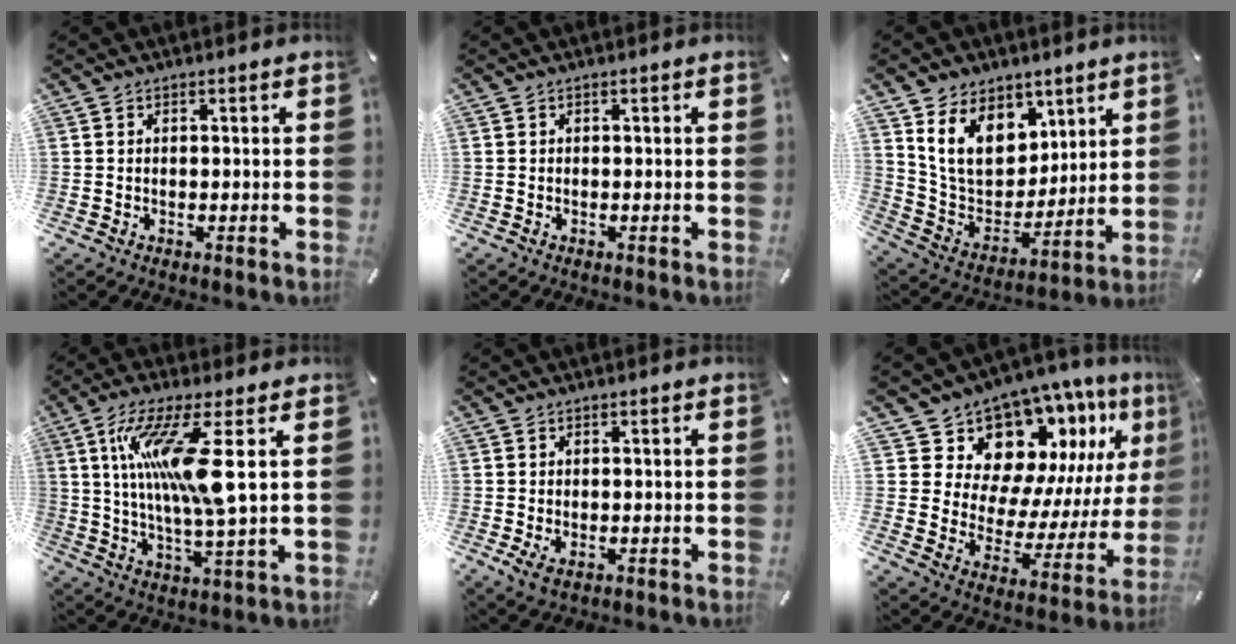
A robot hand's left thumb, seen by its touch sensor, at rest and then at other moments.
{"total": 0.0}
{"total": 14.7, "force": [7.5, 11.1, 6.2], "torque": [-0.123, -0.041, 0.150]}
{"total": 15.6, "force": [4.3, 2.0, 14.8], "torque": [-0.294, -0.010, 0.059]}
{"total": 2.0, "force": [-0.2, 1.0, 1.6], "torque": [-0.037, -0.001, -0.004]}
{"total": 14.0, "force": [10.9, 8.2, 3.1], "torque": [-0.041, -0.123, 0.191]}